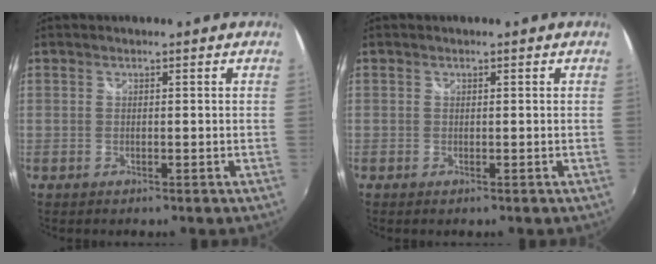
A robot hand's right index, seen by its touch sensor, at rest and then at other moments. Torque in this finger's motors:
{"motor_torque": [-0.14, -0.08, -0.07, -0.03]}